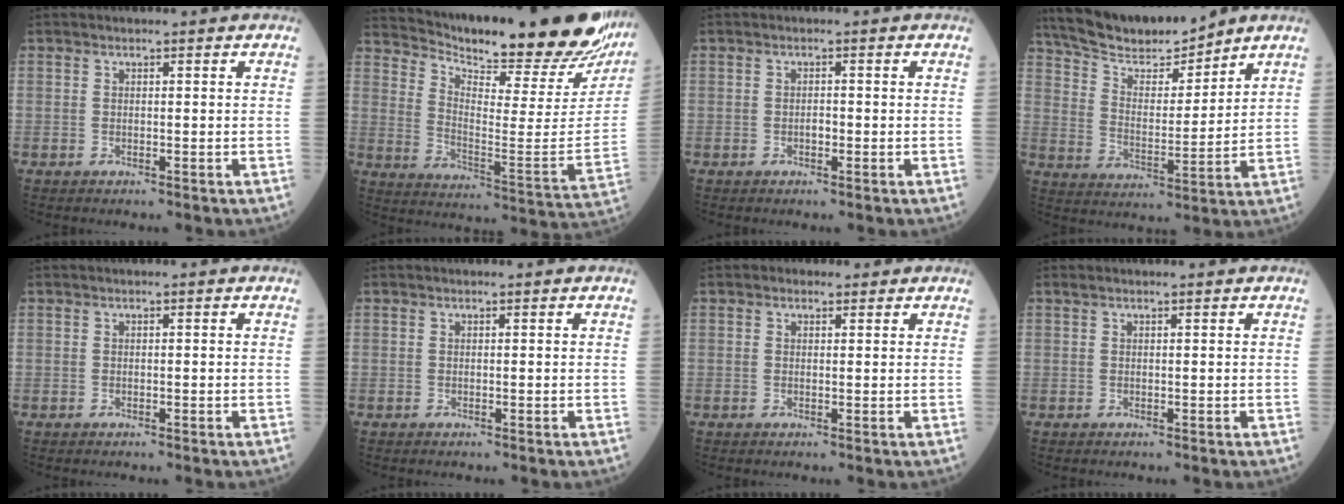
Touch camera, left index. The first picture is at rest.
{"total": 27.8, "force": [25.1, 4.2, 11.1], "torque": [-0.191, -0.101, 0.331]}
{"total": 0.9, "force": [-0.3, 0.5, 0.7], "torque": [-0.014, 0.001, -0.006]}
{"total": 13.2, "force": [12.1, 1.8, 5.0], "torque": [-0.094, 0.006, 0.221]}
{"total": 0.0}
{"total": 0.0}
{"total": 1.5, "force": [1.0, 1.1, 0.3], "torque": [-0.004, 0.006, 0.010]}
{"total": 1.2, "force": [1.1, 0.1, 0.5], "torque": [-0.011, 0.017, 0.023]}